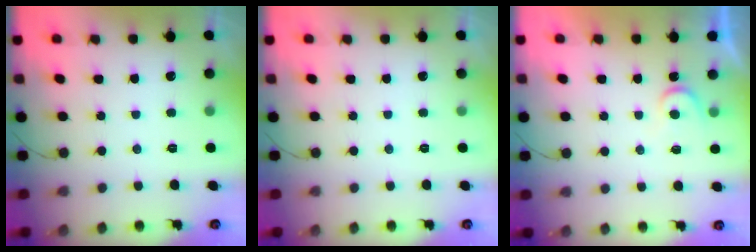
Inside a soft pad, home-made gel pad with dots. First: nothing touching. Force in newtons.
{"total": 0.0}
{"total": 4.4, "press": 4.4, "slide": 0.5}